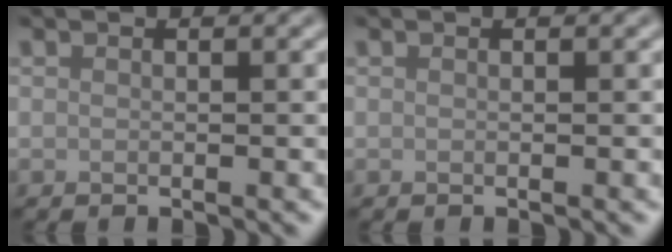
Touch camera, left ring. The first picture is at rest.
{"total": 0.0}